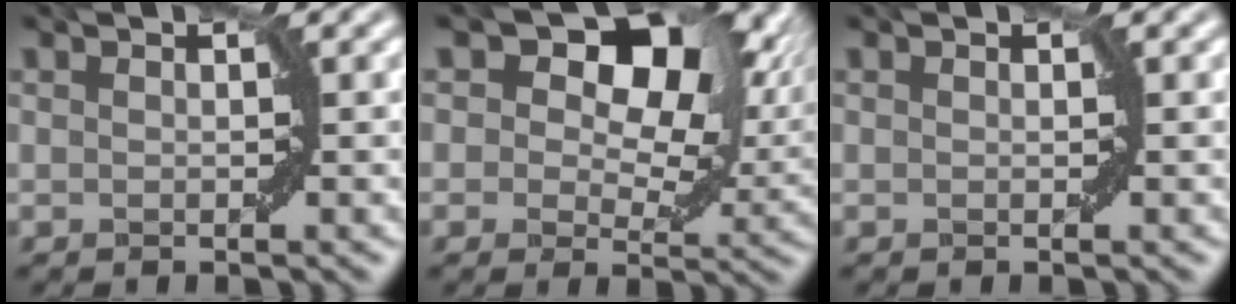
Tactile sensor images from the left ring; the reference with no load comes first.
{"total": 14.0, "force": [5.9, 8.5, 9.5], "torque": [-0.112, 0.021, 0.078]}
{"total": 0.0}